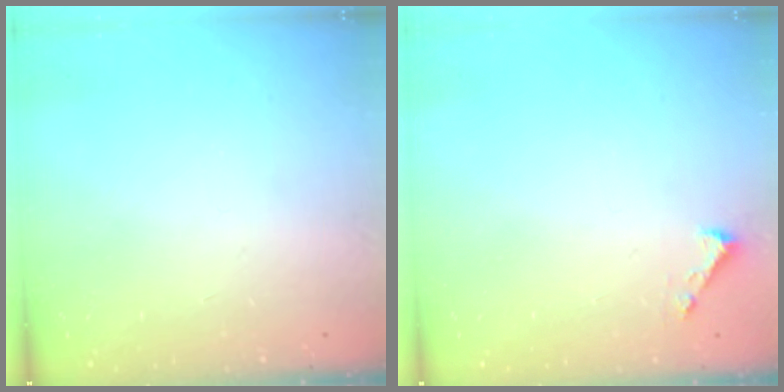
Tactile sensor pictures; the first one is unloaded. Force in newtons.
{"total": 1.6, "press": 1.6, "slide": 0.1}